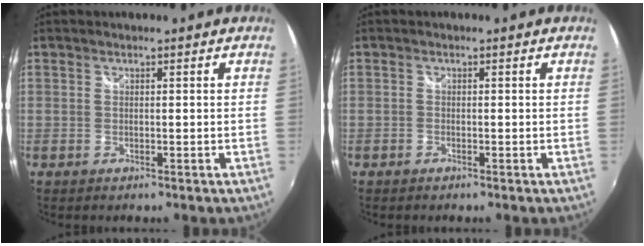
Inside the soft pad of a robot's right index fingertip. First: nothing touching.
{"total": 0.6, "force": [-0.5, 0.3, 0.1], "torque": [-0.004, -0.003, -0.013]}